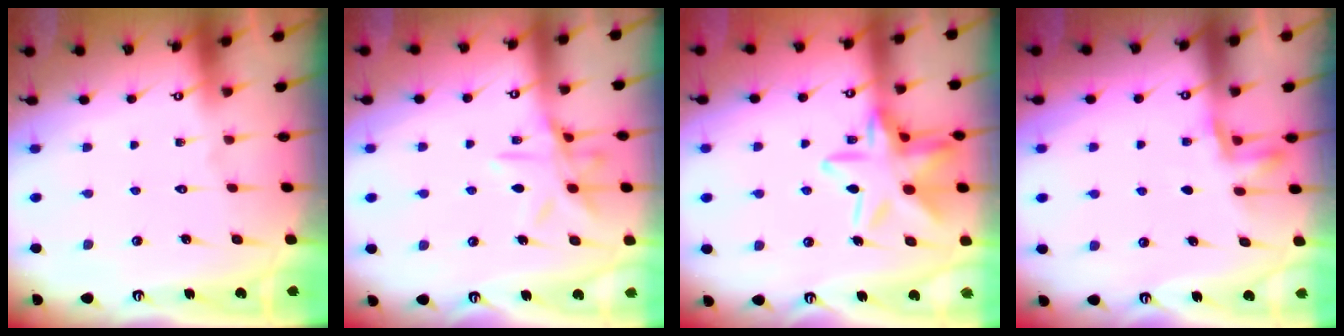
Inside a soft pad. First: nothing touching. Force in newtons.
{"total": 12.0, "press": 11.9, "slide": 0.8}
{"total": 16.9, "press": 16.8, "slide": 1.2}
{"total": 3.5, "press": 3.5, "slide": 0.8}